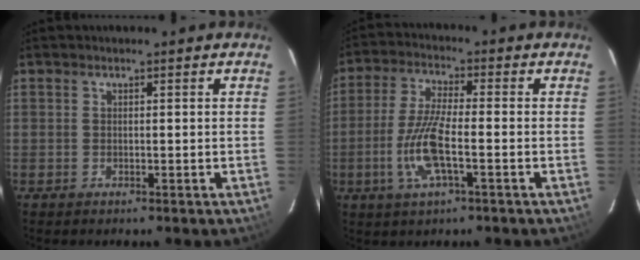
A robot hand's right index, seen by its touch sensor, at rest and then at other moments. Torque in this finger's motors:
{"motor_torque": [1.67, -0.38, 0.86, 0.11]}